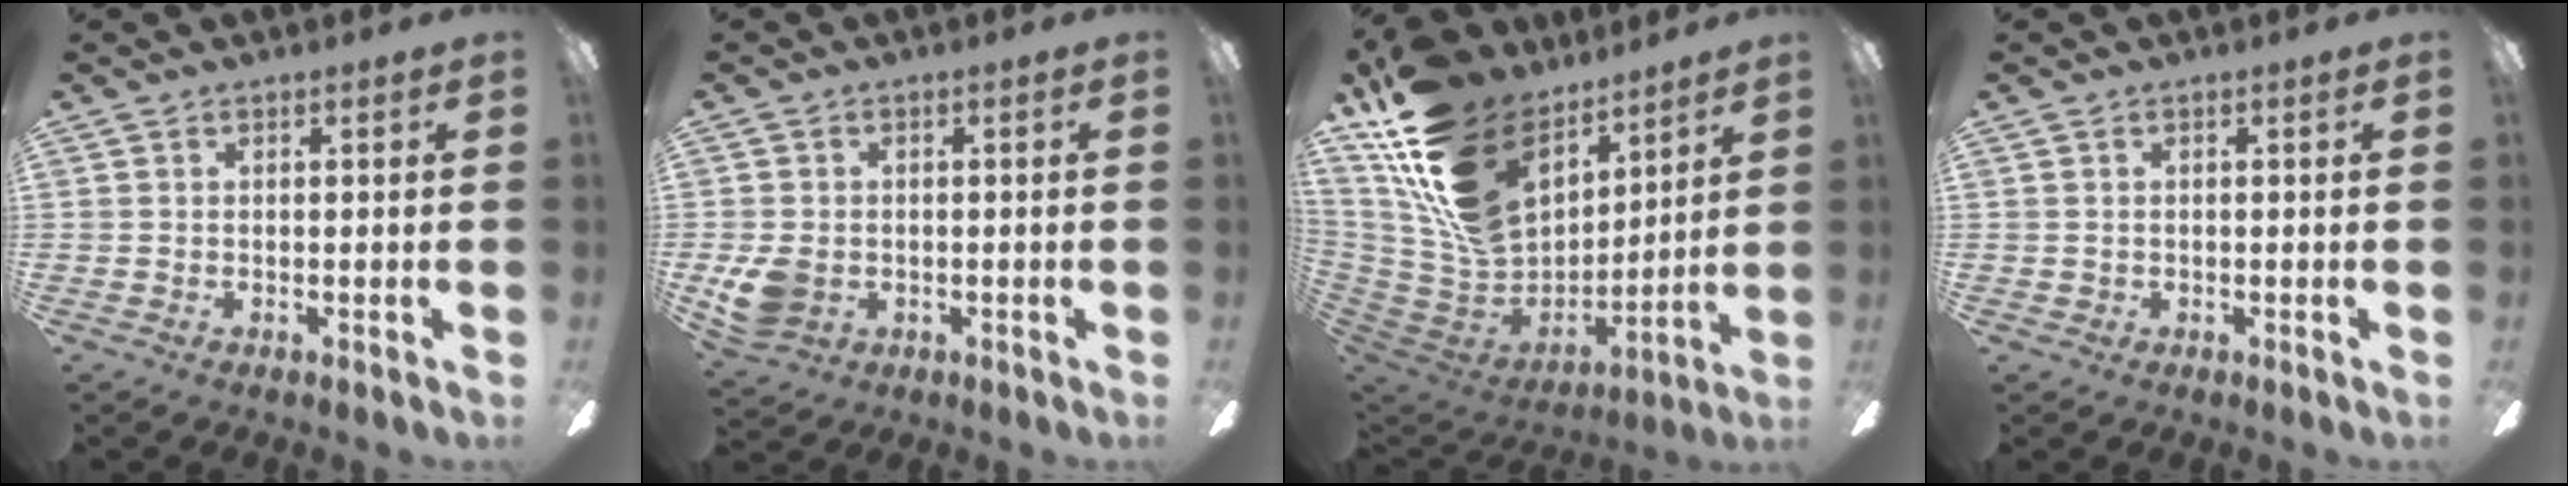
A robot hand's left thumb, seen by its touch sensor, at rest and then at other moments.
{"total": 6.8, "force": [-1.1, 5.5, 3.7], "torque": [-0.073, 0.005, -0.020]}
{"total": 23.2, "force": [13.0, 14.4, 12.7], "torque": [-0.260, -0.065, 0.245]}
{"total": 0.8, "force": [0.1, 0.8, 0.1], "torque": [-0.002, 0.005, 0.000]}